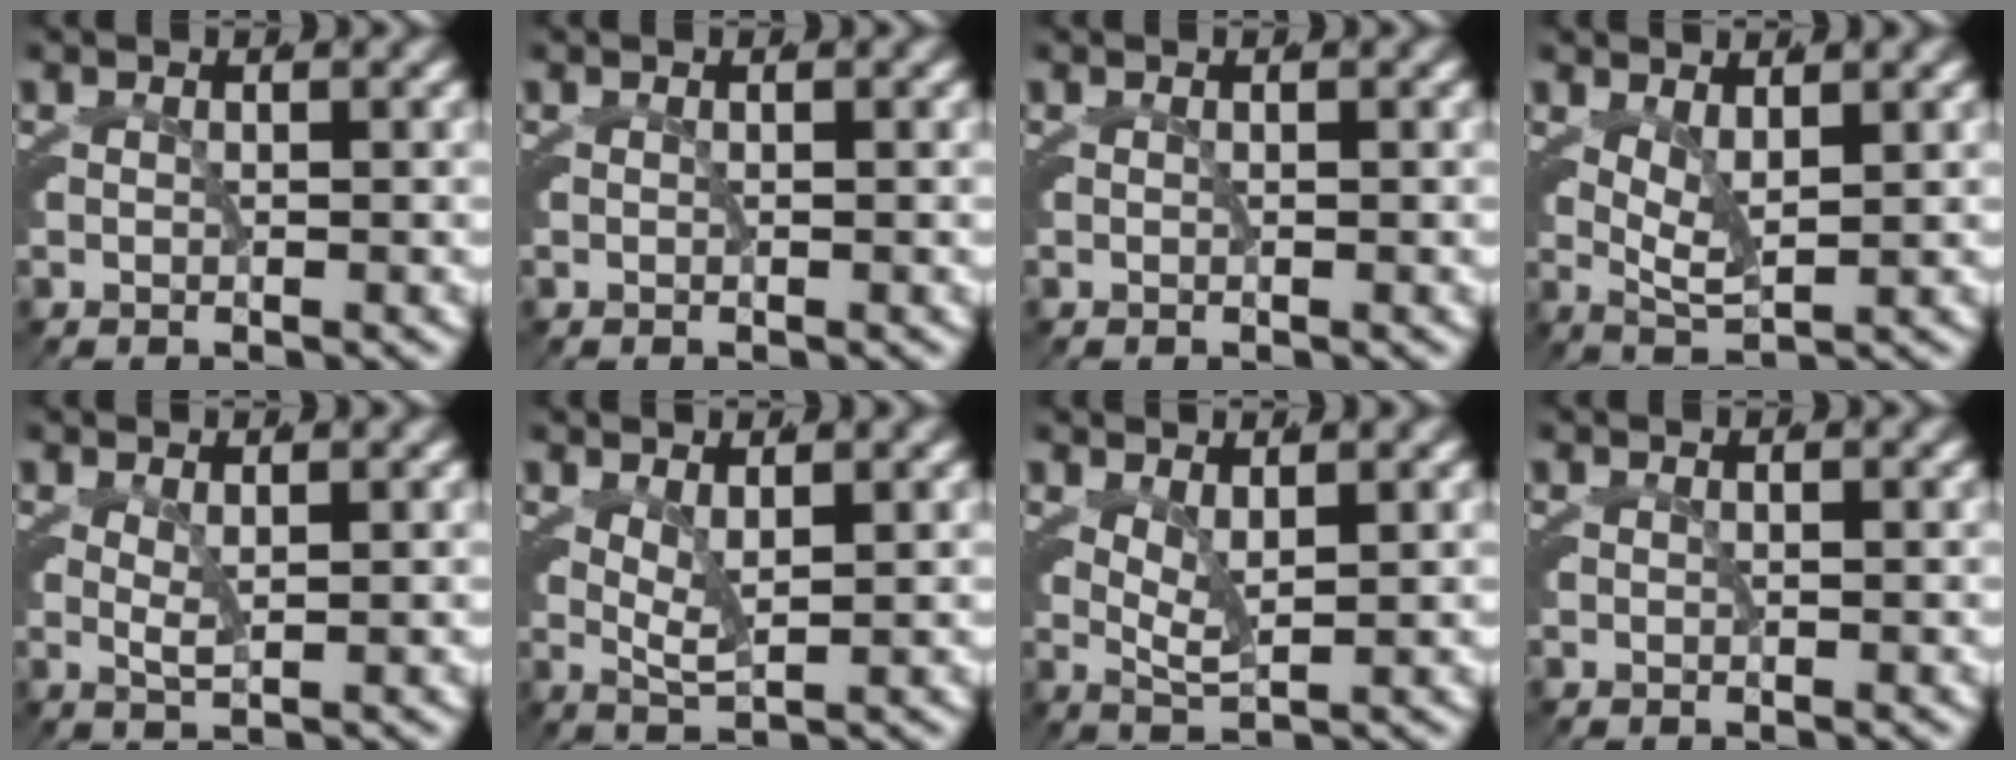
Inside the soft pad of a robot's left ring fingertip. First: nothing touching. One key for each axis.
{"total": 0.0}
{"total": 0.0}
{"total": 5.0, "fx": 1.9, "fy": 2.9, "fz": 3.7, "tx": -0.071, "ty": -0.010, "tz": 0.032}
{"total": 2.0, "fx": 0.9, "fy": 0.9, "fz": 1.5, "tx": -0.036, "ty": -0.012, "tz": 0.021}
{"total": 3.8, "fx": 1.7, "fy": 1.8, "fz": 2.8, "tx": -0.054, "ty": -0.009, "tz": 0.030}
{"total": 4.2, "fx": 1.9, "fy": 2.1, "fz": 3.1, "tx": -0.060, "ty": -0.009, "tz": 0.032}
{"total": 0.0}